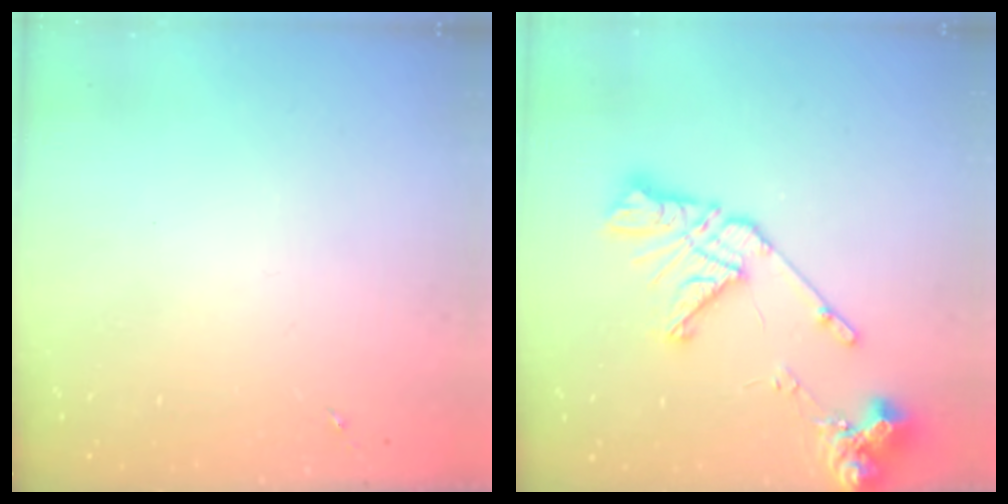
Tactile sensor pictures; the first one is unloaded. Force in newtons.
{"total": 16.1, "press": 16.0, "slide": 2.0}